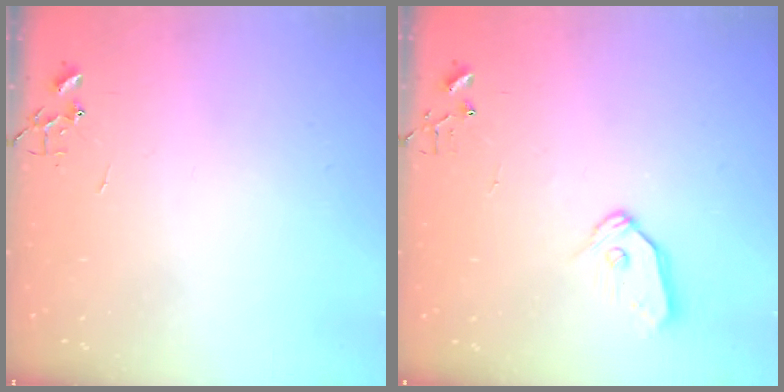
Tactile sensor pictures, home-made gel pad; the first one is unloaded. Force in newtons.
{"total": 8.4, "press": 8.4, "slide": 0.5}